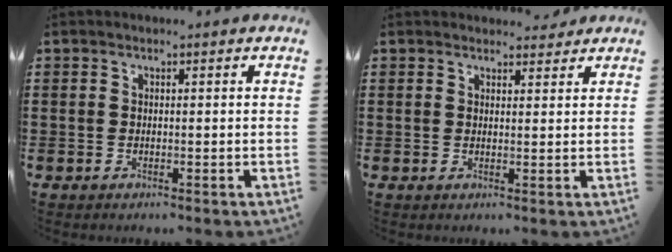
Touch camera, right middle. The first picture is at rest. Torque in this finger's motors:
{"motor_torque": [-0.01, -0.11, 0.02, 0.00]}